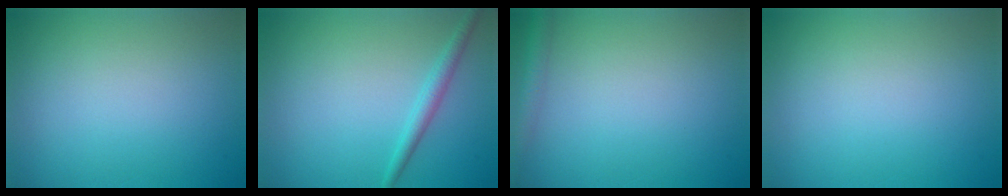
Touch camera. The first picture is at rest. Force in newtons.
{"total": 1.8, "press": 1.8, "slide": 0.0}
{"total": 2.1, "press": 2.1, "slide": 0.1}
{"total": 0.0}